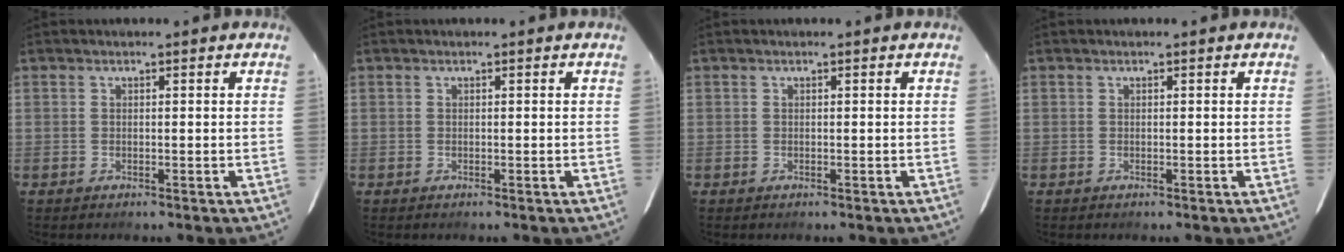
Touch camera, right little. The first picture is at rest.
{"total": 0.0}
{"total": 0.0}
{"total": 0.0}